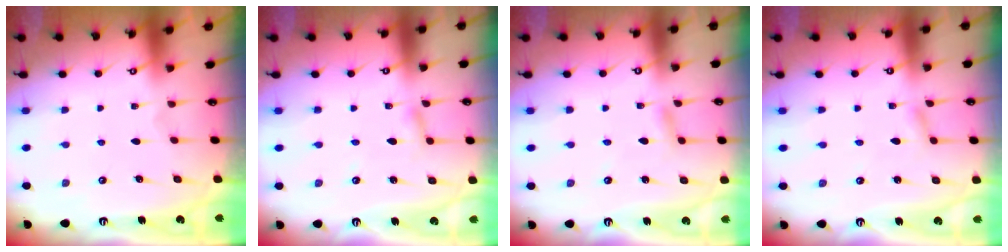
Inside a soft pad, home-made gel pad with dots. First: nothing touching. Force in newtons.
{"total": 2.8, "press": 2.7, "slide": 0.3}
{"total": 4.7, "press": 4.7, "slide": 0.3}
{"total": 1.7, "press": 1.7, "slide": 0.2}